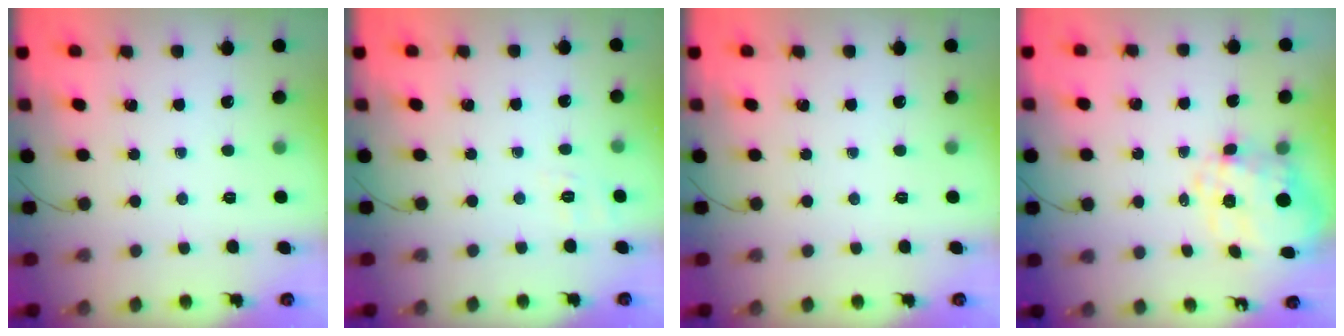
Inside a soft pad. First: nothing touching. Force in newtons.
{"total": 2.2, "press": 0.7, "slide": 2.1}
{"total": 0.0}
{"total": 10.9, "press": 10.7, "slide": 2.2}